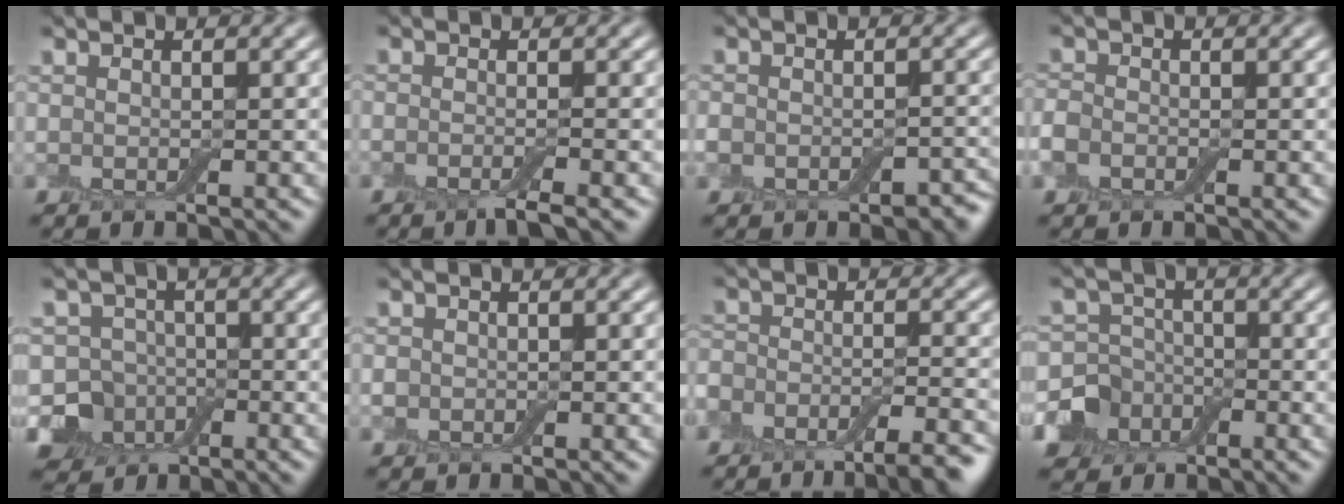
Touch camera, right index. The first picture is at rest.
{"total": 2.2, "force": [-1.4, 0.3, 1.7], "torque": [-0.026, -0.004, -0.033]}
{"total": 3.7, "force": [-2.2, 2.4, 1.8], "torque": [-0.026, -0.003, -0.037]}
{"total": 1.7, "force": [-0.8, 1.3, 0.8], "torque": [-0.016, 0.000, -0.023]}
{"total": 5.1, "force": [-2.0, 4.5, 1.5], "torque": [-0.013, 0.007, -0.051]}
{"total": 0.8, "force": [-0.2, 0.7, 0.2], "torque": [-0.002, -0.003, -0.006]}
{"total": 8.7, "force": [-6.9, 3.3, 4.0], "torque": [-0.051, -0.001, -0.105]}
{"total": 4.8, "force": [-2.0, 4.0, 1.7], "torque": [-0.019, -0.001, -0.056]}